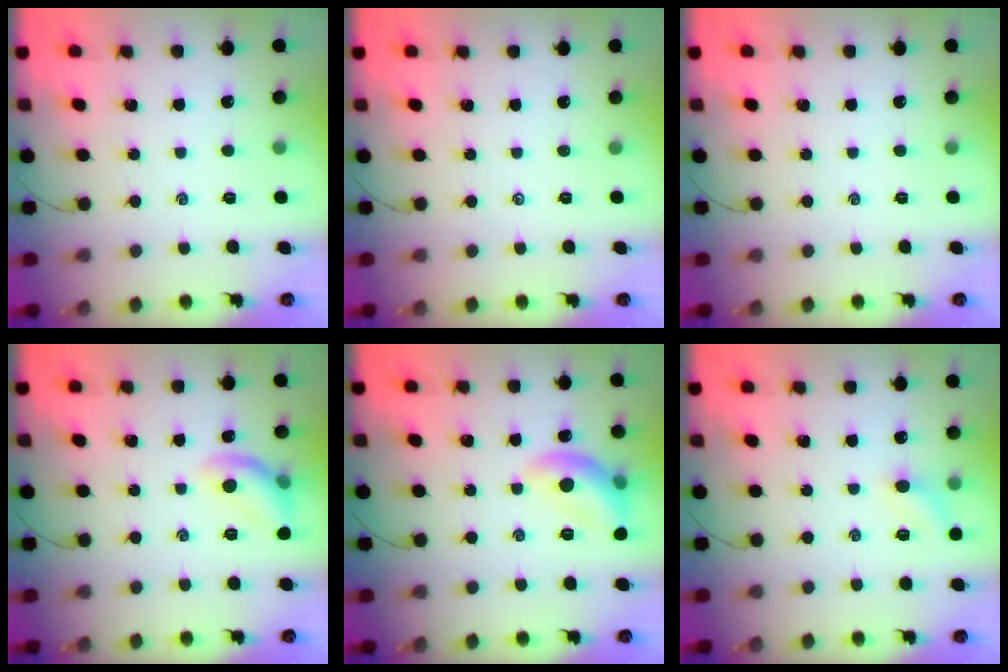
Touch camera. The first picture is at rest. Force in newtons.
{"total": 0.0}
{"total": 0.0}
{"total": 9.2, "press": 9.2, "slide": 0.3}
{"total": 11.3, "press": 11.3, "slide": 0.9}
{"total": 6.6, "press": 6.4, "slide": 1.6}